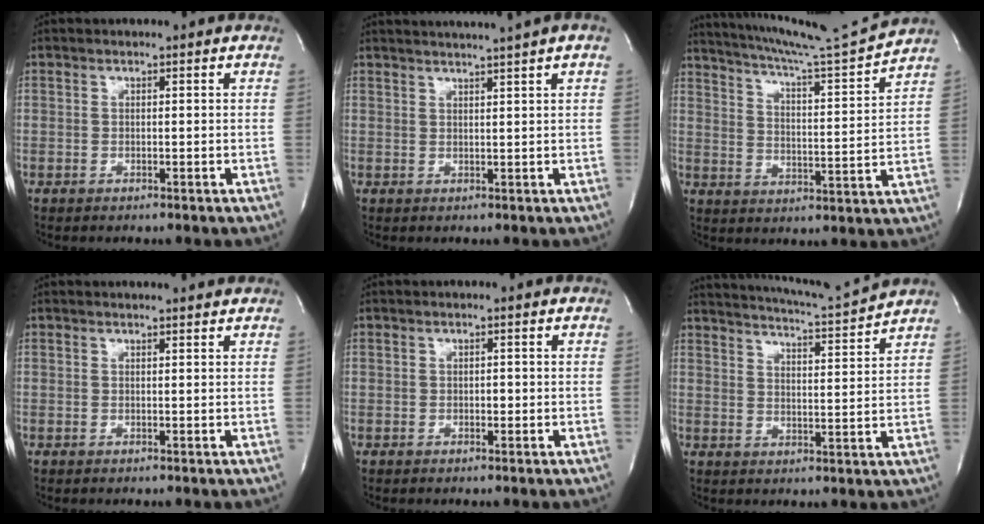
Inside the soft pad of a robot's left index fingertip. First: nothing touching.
{"total": 6.4, "force": [5.3, -1.5, 3.2], "torque": [-0.044, 0.011, 0.064]}
{"total": 14.5, "force": [13.5, -2.9, 4.3], "torque": [-0.079, -0.050, 0.204]}
{"total": 2.4, "force": [2.3, -0.2, 0.4], "torque": [-0.010, 0.002, 0.026]}
{"total": 0.7, "force": [-0.1, 0.4, 0.5], "torque": [-0.007, 0.002, -0.002]}
{"total": 10.7, "force": [10.3, -1.8, 2.6], "torque": [-0.055, -0.033, 0.151]}